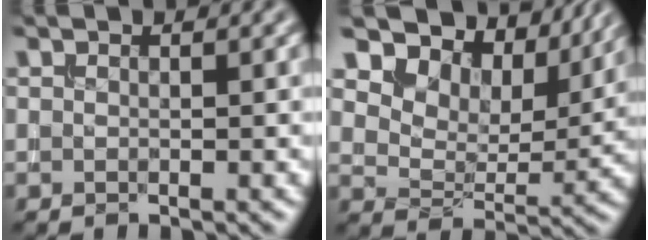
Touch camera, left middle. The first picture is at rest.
{"total": 13.2, "force": [9.2, 7.1, 6.4], "torque": [-0.132, 0.019, 0.140]}